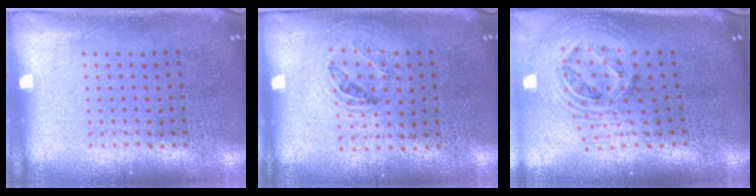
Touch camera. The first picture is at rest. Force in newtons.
{"total": 1.0, "press": 0.9, "slide": 0.3}
{"total": 2.7, "press": 1.9, "slide": 1.9}